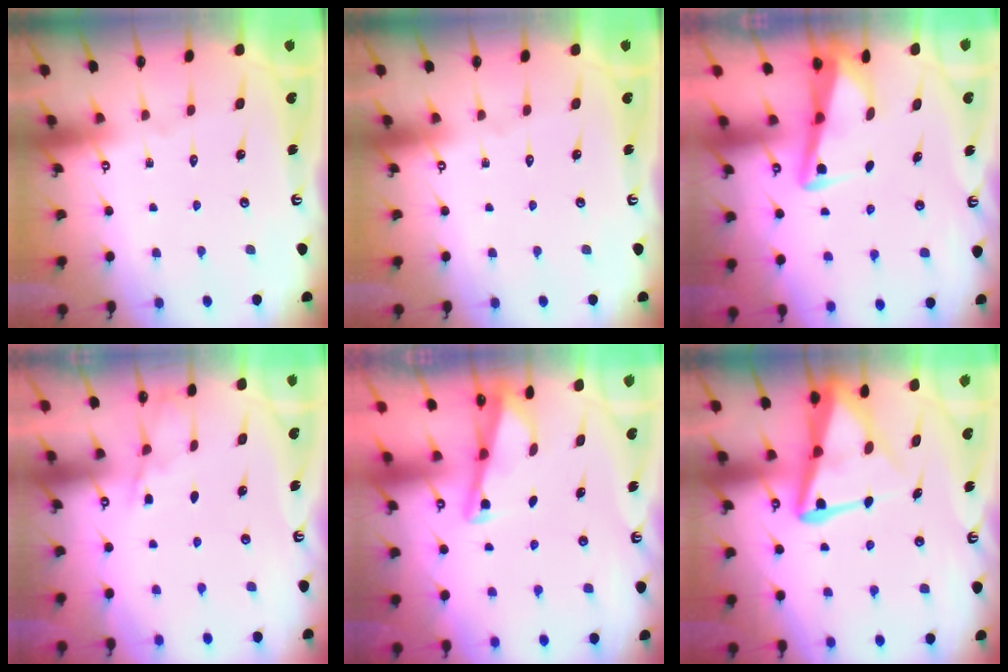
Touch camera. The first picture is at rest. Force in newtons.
{"total": 0.0}
{"total": 3.8, "press": 3.8, "slide": 0.4}
{"total": 3.6, "press": 3.6, "slide": 0.6}
{"total": 3.0, "press": 2.9, "slide": 0.3}
{"total": 11.0, "press": 10.9, "slide": 1.3}